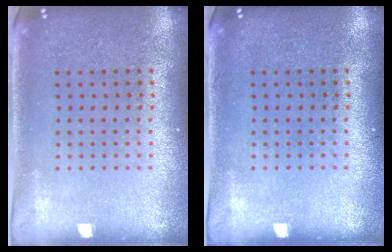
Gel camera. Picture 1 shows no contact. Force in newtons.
{"total": 0.0}